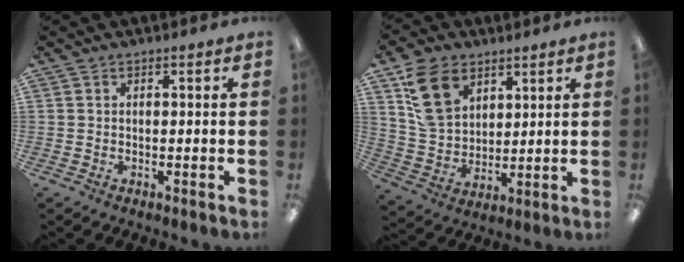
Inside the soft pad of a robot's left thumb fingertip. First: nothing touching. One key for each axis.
{"total": 12.7, "fx": 7.0, "fy": 8.7, "fz": 6.0, "tx": -0.134, "ty": -0.009, "tz": 0.137}